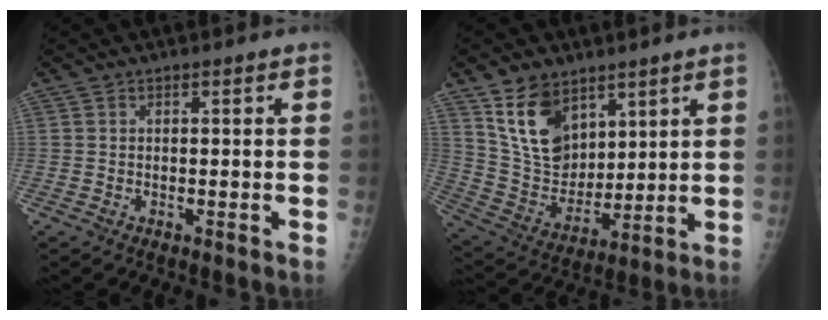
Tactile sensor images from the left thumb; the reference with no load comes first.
{"total": 13.9, "force": [8.0, 9.0, 6.8], "torque": [-0.082, -0.050, 0.167]}